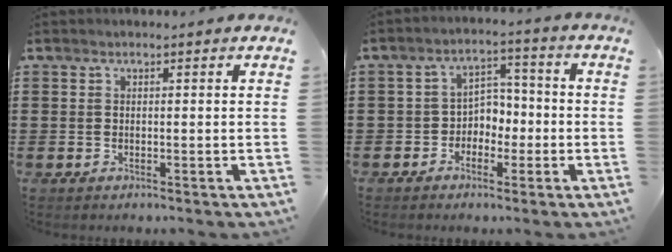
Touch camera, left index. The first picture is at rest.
{"total": 4.1, "force": [-1.8, 3.4, 1.5], "torque": [-0.041, 0.013, -0.041]}